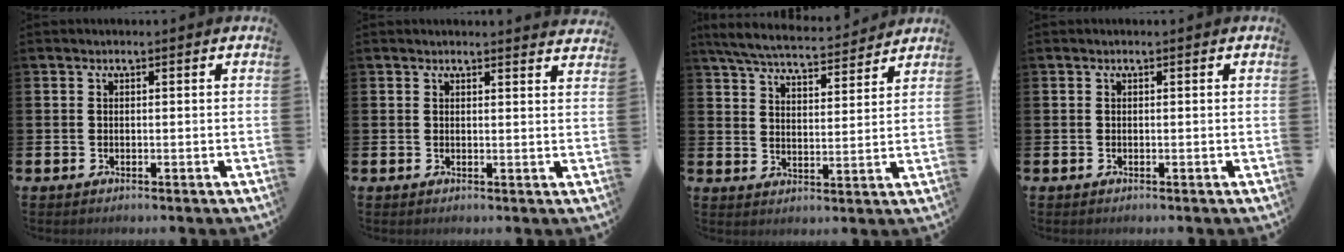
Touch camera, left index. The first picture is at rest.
{"total": 1.7, "force": [1.7, -0.1, 0.0], "torque": [0.012, -0.014, 0.028]}
{"total": 6.1, "force": [5.9, 0.8, 1.5], "torque": [-0.051, -0.037, 0.102]}
{"total": 0.0}